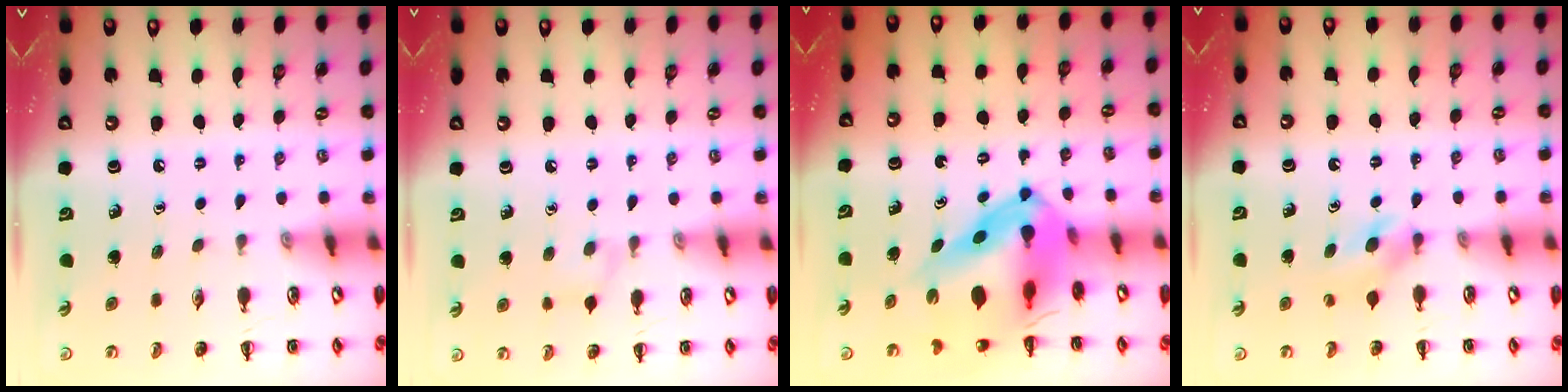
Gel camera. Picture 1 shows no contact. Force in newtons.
{"total": 5.0, "press": 4.7, "slide": 1.7}
{"total": 11.9, "press": 11.3, "slide": 3.7}
{"total": 4.5, "press": 4.2, "slide": 1.5}